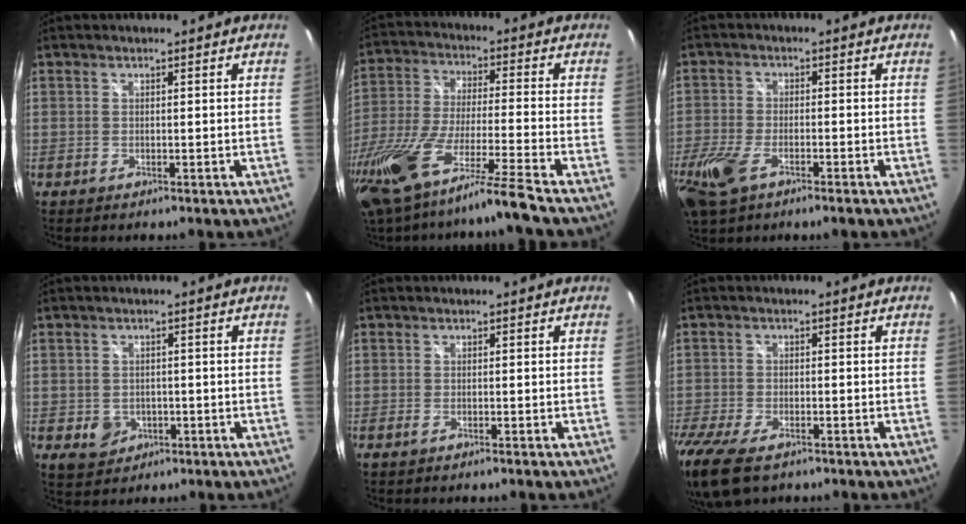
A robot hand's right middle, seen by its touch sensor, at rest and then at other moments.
{"total": 18.2, "force": [-13.7, -0.9, 12.0], "torque": [-0.221, -0.061, -0.241]}
{"total": 10.8, "force": [-6.0, 4.7, 7.6], "torque": [-0.189, -0.031, -0.115]}
{"total": 4.7, "force": [-1.4, 4.1, 1.9], "torque": [-0.042, -0.001, -0.012]}
{"total": 1.0, "force": [-0.7, 0.2, 0.6], "torque": [-0.014, -0.002, -0.015]}
{"total": 12.3, "force": [-8.5, 5.3, 7.1], "torque": [-0.183, -0.049, -0.156]}